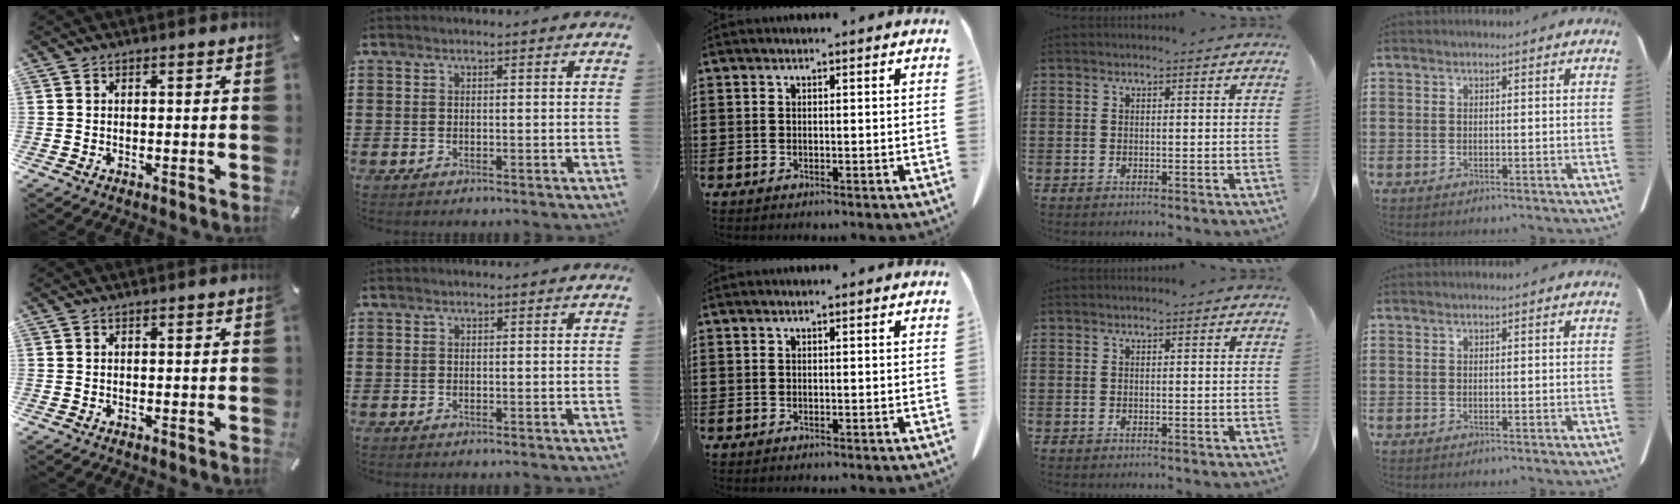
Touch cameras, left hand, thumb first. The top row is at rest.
{}